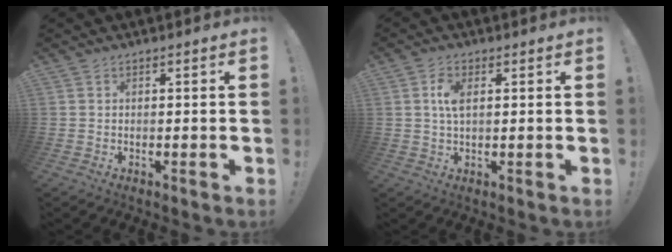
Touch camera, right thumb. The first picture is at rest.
{"total": 4.9, "force": [1.1, 2.4, 4.0], "torque": [-0.074, -0.002, 0.014]}